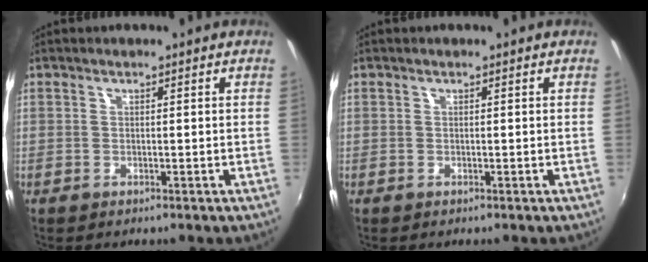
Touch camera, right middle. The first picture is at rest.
{"total": 0.0}